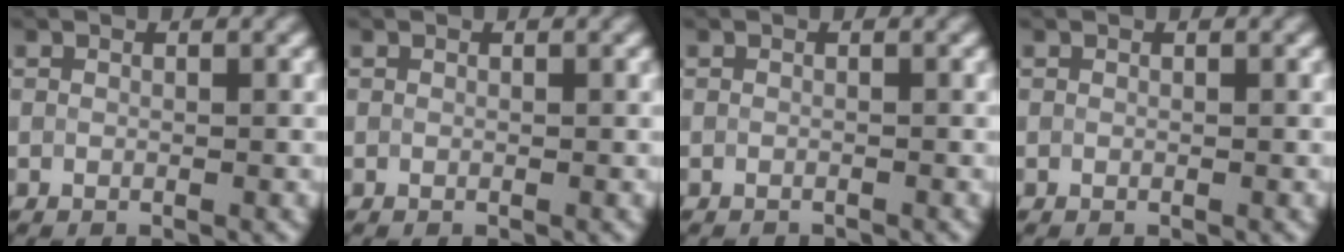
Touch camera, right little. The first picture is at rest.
{"total": 0.0}
{"total": 1.0, "force": [-1.0, 0.0, 0.0], "torque": [0.003, -0.007, -0.017]}
{"total": 0.0}